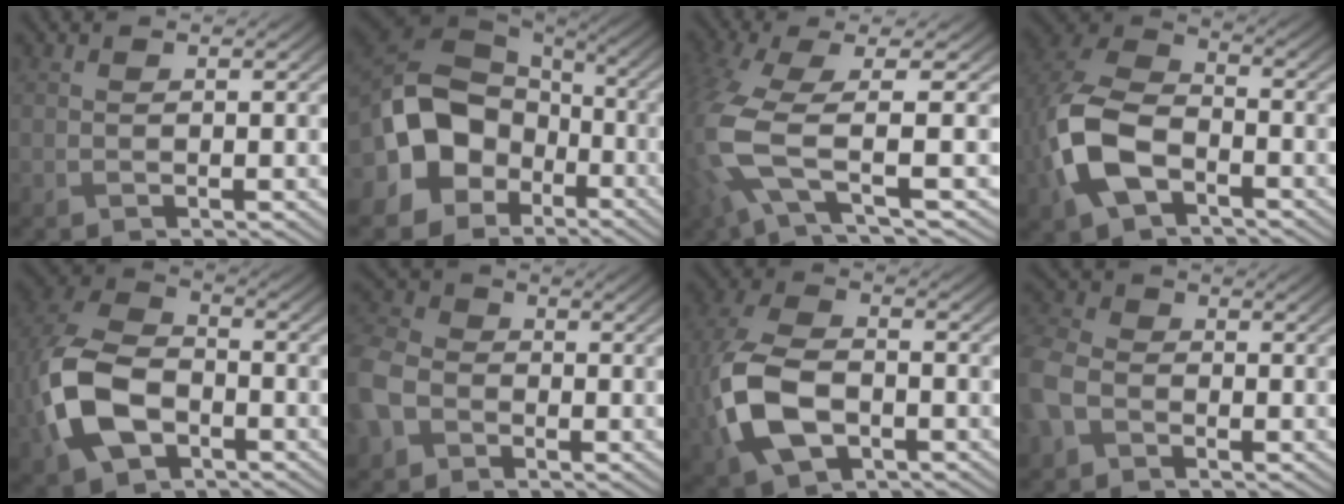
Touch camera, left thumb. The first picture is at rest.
{"total": 16.2, "force": [-4.3, 12.6, 9.3], "torque": [-0.215, -0.028, -0.071]}
{"total": 9.1, "force": [-1.4, 3.2, 8.5], "torque": [-0.205, -0.015, -0.040]}
{"total": 11.8, "force": [-3.7, 7.7, 8.2], "torque": [-0.219, -0.017, -0.078]}
{"total": 13.0, "force": [-3.8, 8.7, 8.8], "torque": [-0.239, -0.017, -0.080]}
{"total": 8.0, "force": [-3.4, 6.1, 3.9], "torque": [-0.130, -0.016, -0.082]}
{"total": 11.6, "force": [-3.2, 7.3, 8.5], "torque": [-0.237, -0.022, -0.064]}
{"total": 6.5, "force": [-2.7, 4.8, 3.5], "torque": [-0.108, -0.008, -0.069]}